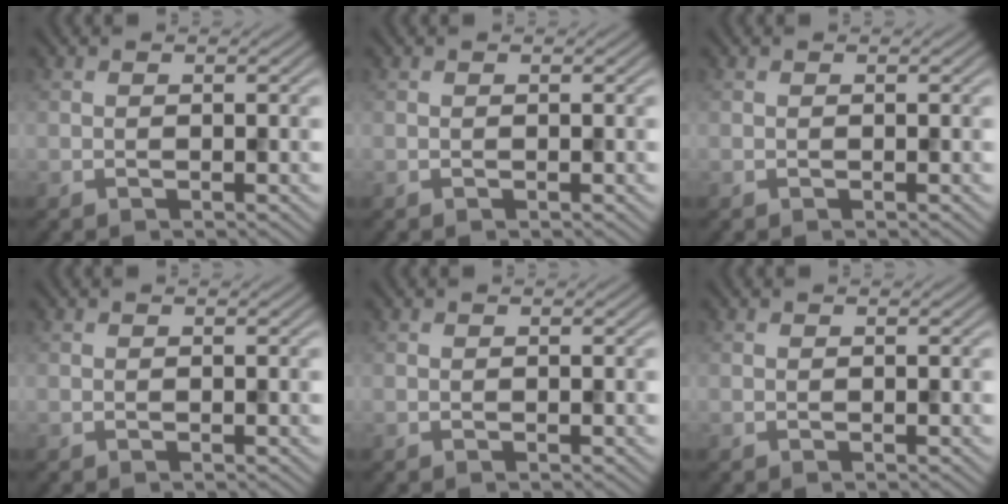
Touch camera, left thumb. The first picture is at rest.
{"total": 0.0}
{"total": 0.0}
{"total": 0.0}
{"total": 0.0}
{"total": 0.0}